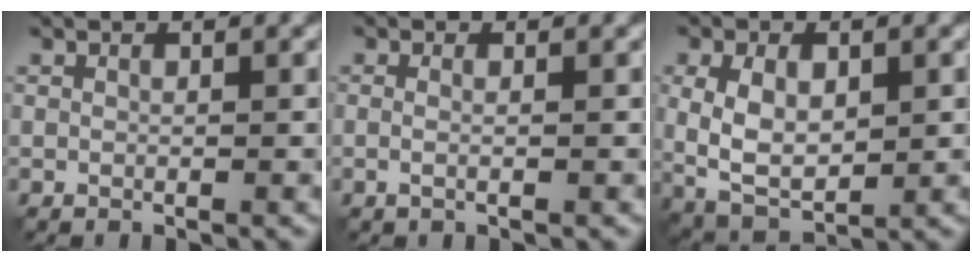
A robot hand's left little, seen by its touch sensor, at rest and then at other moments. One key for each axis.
{"total": 1.1, "fx": 0.0, "fy": 0.4, "fz": 1.0, "tx": -0.018, "ty": -0.004, "tz": -0.003}
{"total": 6.5, "fx": 0.1, "fy": 3.8, "fz": 5.3, "tx": -0.113, "ty": -0.003, "tz": 0.007}